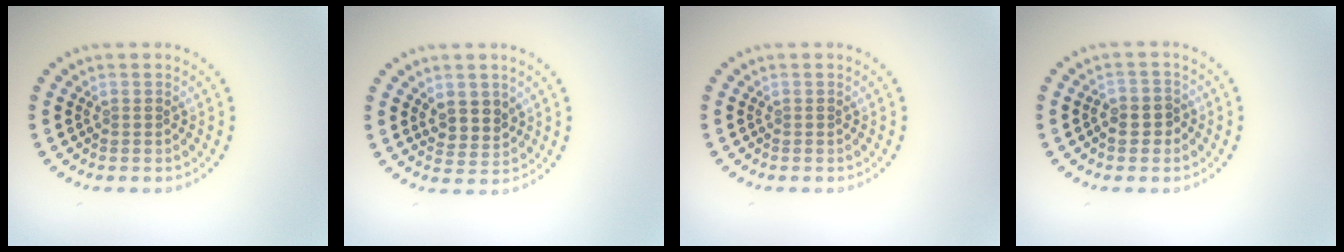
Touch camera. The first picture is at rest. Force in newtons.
{"total": 2.6, "press": 2.3, "slide": 1.1}
{"total": 0.0}
{"total": 2.3, "press": 2.2, "slide": 0.7}